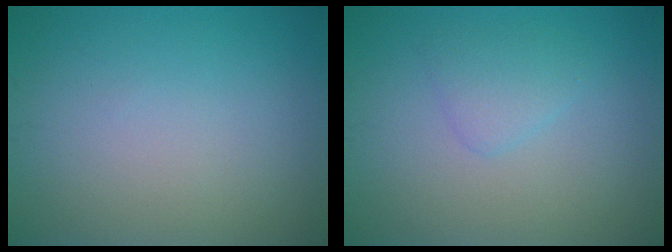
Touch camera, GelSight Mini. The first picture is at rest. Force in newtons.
{"total": 1.8, "press": 1.8, "slide": 0.1}